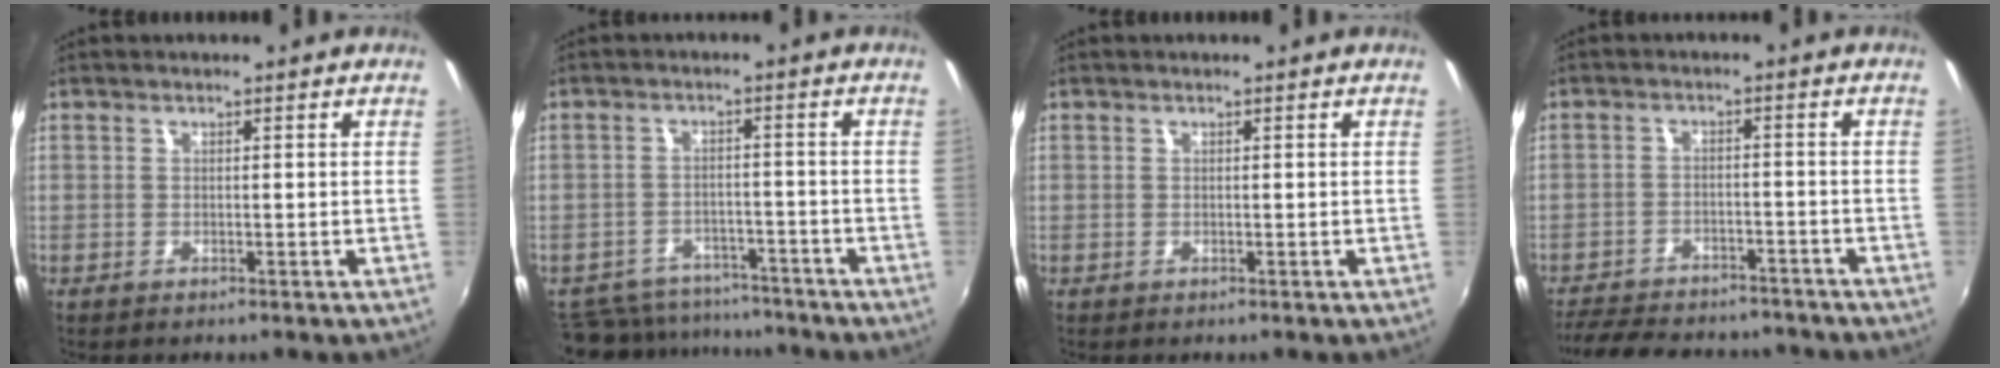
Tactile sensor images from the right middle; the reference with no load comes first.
{"total": 11.9, "force": [-10.4, 5.0, 3.0], "torque": [-0.083, 0.006, -0.145]}
{"total": 0.0}
{"total": 17.4, "force": [-14.8, 6.0, 6.8], "torque": [-0.155, -0.005, -0.206]}